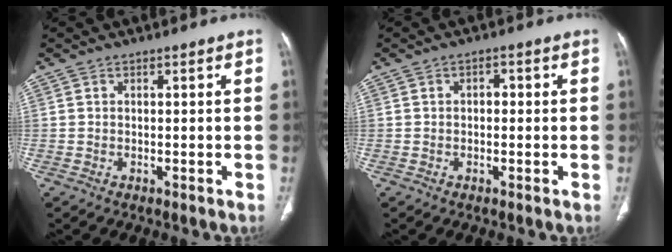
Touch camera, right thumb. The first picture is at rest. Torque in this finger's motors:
{"motor_torque": [-0.54, 0.28, -0.03, -0.15, 0.07]}